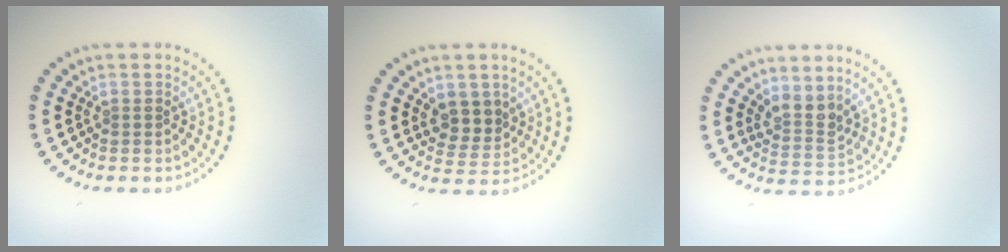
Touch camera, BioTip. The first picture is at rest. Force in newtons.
{"total": 2.8, "press": 2.5, "slide": 1.3}
{"total": 2.6, "press": 1.9, "slide": 1.8}